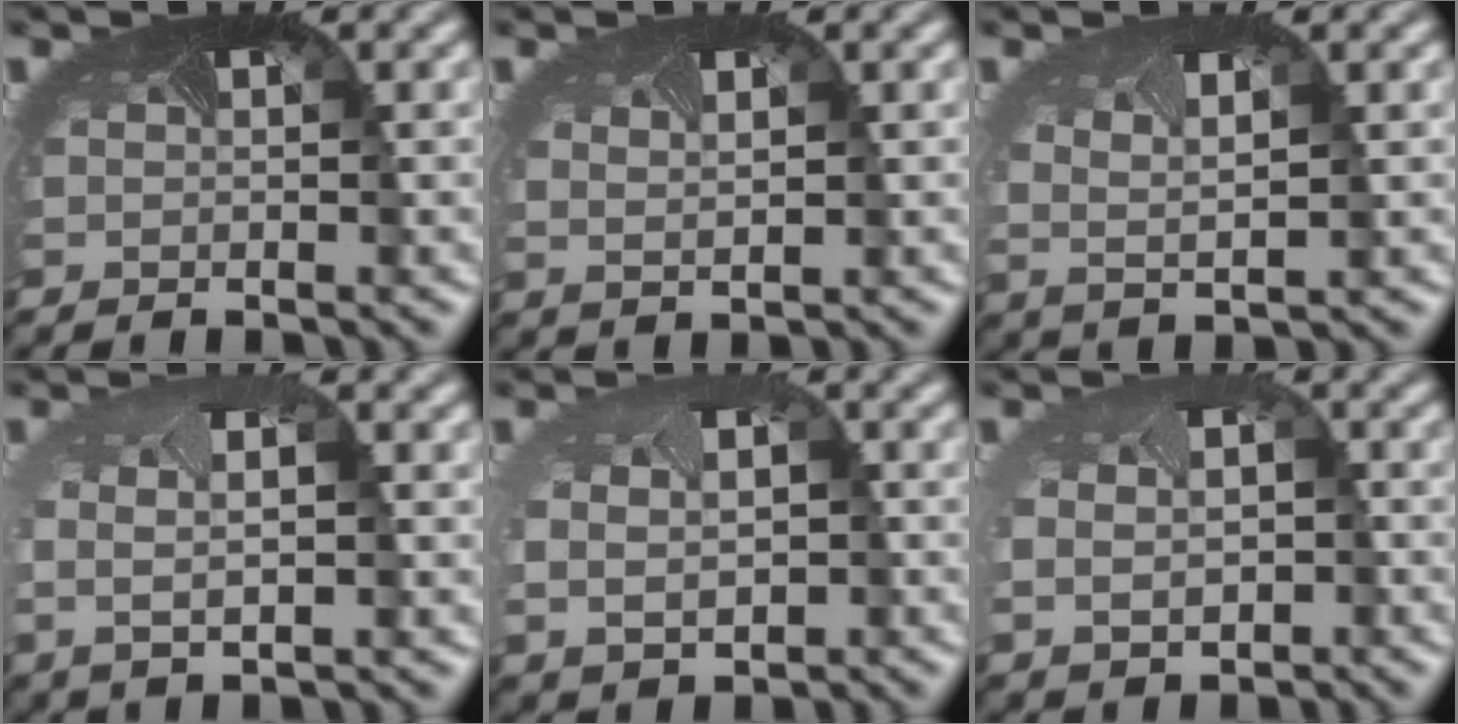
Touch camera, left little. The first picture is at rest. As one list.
[{"total": 0.6, "force": [0.4, -0.1, 0.3], "torque": [-0.013, -0.004, 0.008]}, {"total": 1.3, "force": [0.5, 0.0, 1.3], "torque": [-0.045, -0.007, 0.007]}, {"total": 2.2, "force": [-0.1, 0.7, 2.1], "torque": [-0.057, -0.005, -0.002]}, {"total": 5.4, "force": [-0.6, 4.2, 3.3], "torque": [-0.058, -0.012, -0.006]}, {"total": 4.8, "force": [-1.0, 3.7, 2.9], "torque": [-0.054, -0.018, -0.008]}]